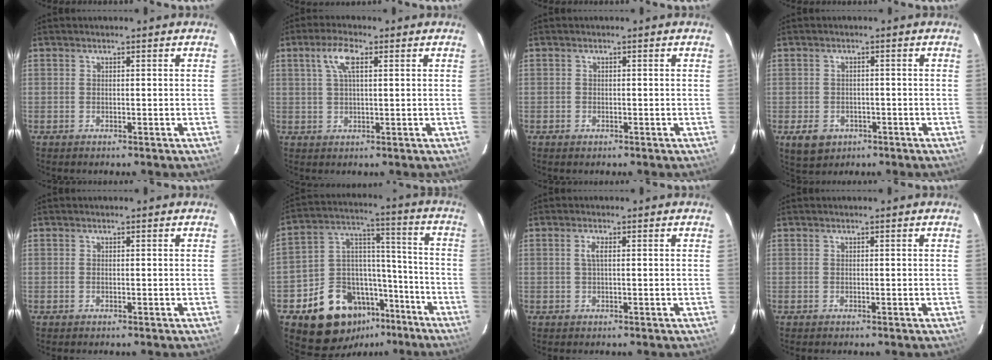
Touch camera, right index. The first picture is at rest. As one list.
[{"total": 5.1, "force": [2.0, 1.7, 4.4], "torque": [-0.084, 0.011, 0.038]}, {"total": 1.1, "force": [-0.6, 0.8, 0.2], "torque": [-0.004, 0.000, -0.008]}, {"total": 10.2, "force": [-5.3, 7.7, 4.3], "torque": [-0.116, 0.007, -0.065]}, {"total": 0.0}, {"total": 18.4, "force": [-11.5, 12.8, 6.6], "torque": [-0.143, 0.072, -0.154]}, {"total": 1.6, "force": [0.2, 0.3, 1.6], "torque": [-0.031, 0.002, 0.002]}, {"total": 0.0}]